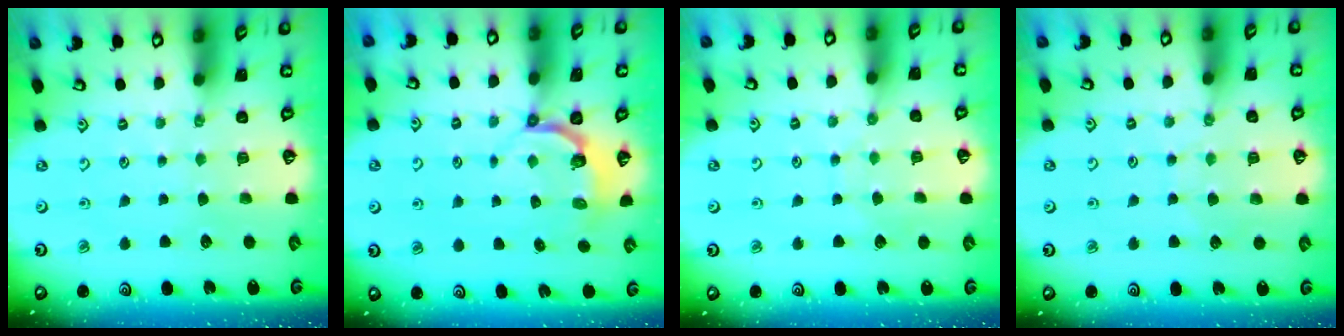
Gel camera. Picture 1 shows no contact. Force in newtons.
{"total": 4.3, "press": 3.1, "slide": 3.0}
{"total": 4.9, "press": 4.9, "slide": 0.4}
{"total": 5.2, "press": 5.1, "slide": 0.7}